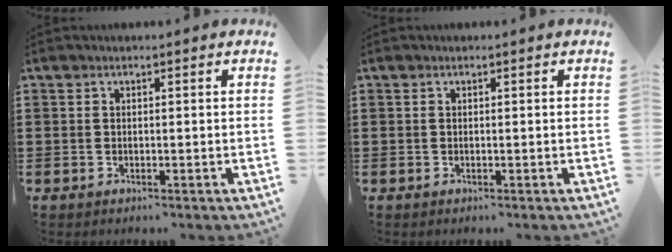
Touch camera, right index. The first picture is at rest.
{"total": 0.0}